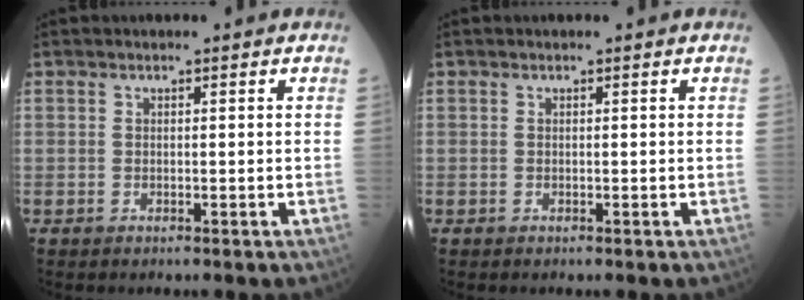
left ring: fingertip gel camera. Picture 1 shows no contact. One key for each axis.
{"total": 0.0}